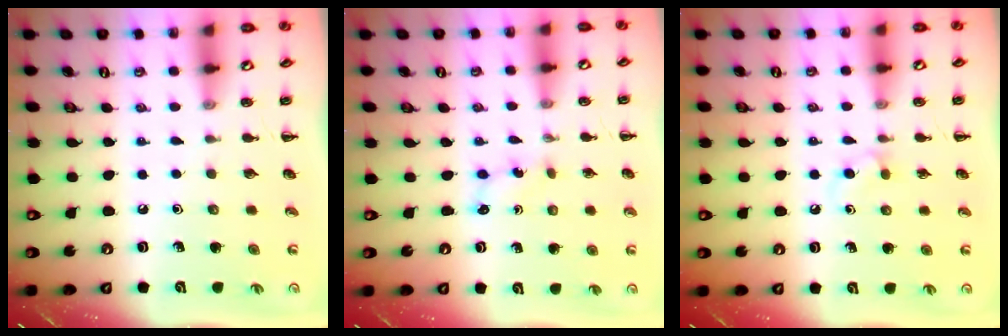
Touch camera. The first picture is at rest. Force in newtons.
{"total": 2.8, "press": 2.6, "slide": 1.0}
{"total": 3.4, "press": 3.2, "slide": 1.4}